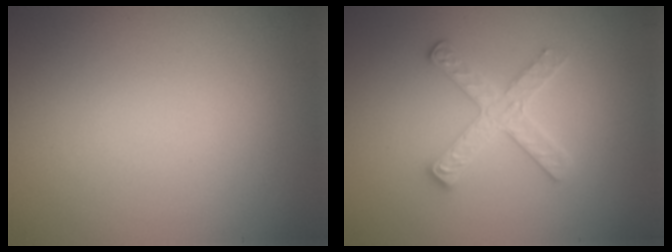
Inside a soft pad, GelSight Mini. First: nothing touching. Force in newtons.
{"total": 2.8, "press": 2.8, "slide": 0.3}